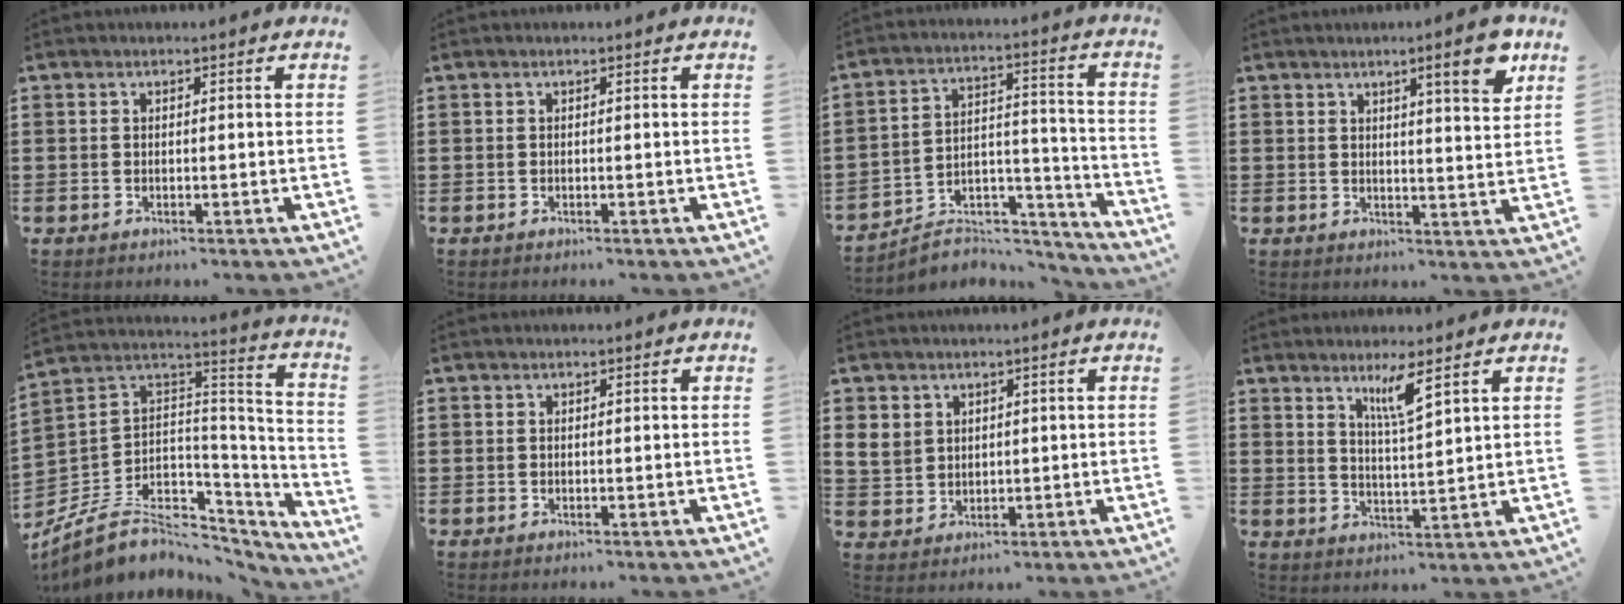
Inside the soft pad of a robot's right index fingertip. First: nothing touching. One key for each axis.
{"total": 0.0}
{"total": 4.9, "fx": -4.3, "fy": 2.3, "fz": 1.0, "tx": -0.020, "ty": 0.006, "tz": -0.085}
{"total": 6.8, "fx": 4.2, "fy": 0.7, "fz": 5.3, "tx": -0.080, "ty": -0.010, "tz": 0.063}
{"total": 8.9, "fx": -3.9, "fy": 6.4, "fz": 4.8, "tx": -0.113, "ty": -0.004, "tz": -0.065}
{"total": 0.5, "fx": 0.3, "fy": 0.4, "fz": 0.0, "tx": -0.001, "ty": 0.003, "tz": 0.006}
{"total": 4.0, "fx": 2.0, "fy": 3.4, "fz": 0.9, "tx": -0.033, "ty": 0.014, "tz": 0.037}
{"total": 4.5, "fx": 3.1, "fy": 0.0, "fz": 3.2, "tx": -0.065, "ty": -0.002, "tz": 0.051}